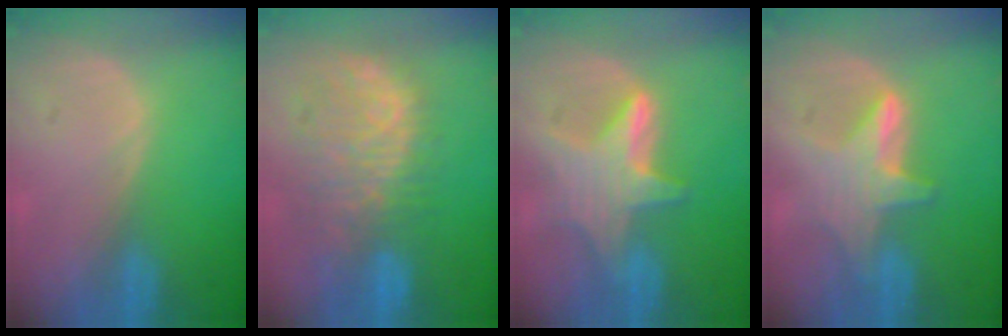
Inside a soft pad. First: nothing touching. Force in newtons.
{"total": 10.9, "press": 9.4, "slide": 5.4}
{"total": 7.2, "press": 7.2, "slide": 0.4}
{"total": 6.1, "press": 6.0, "slide": 0.5}